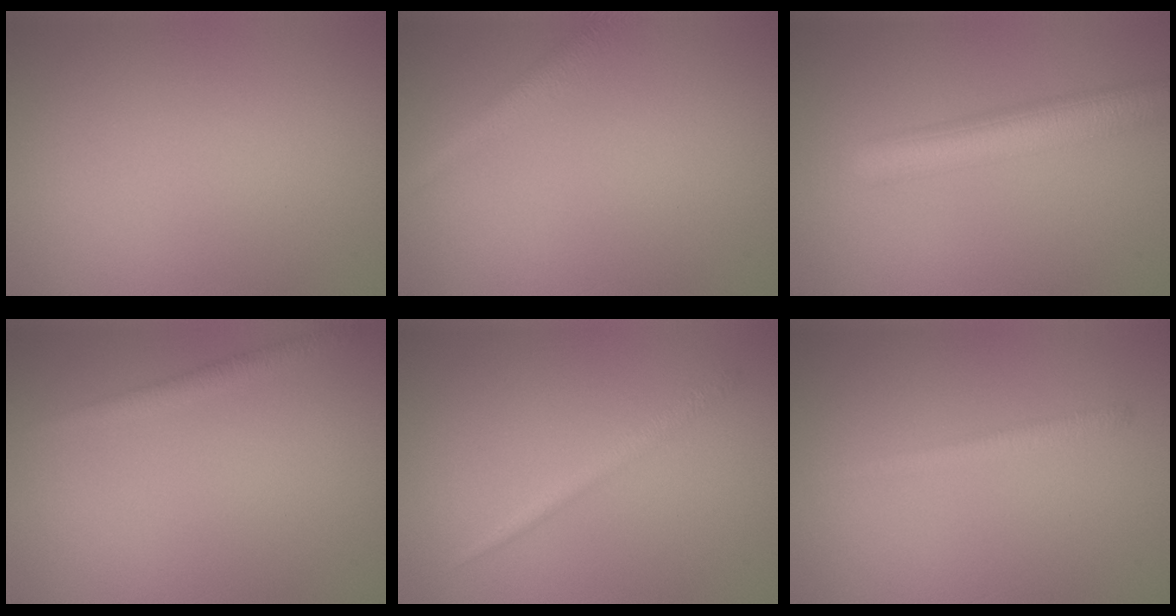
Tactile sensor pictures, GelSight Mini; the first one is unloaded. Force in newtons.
{"total": 2.7, "press": 2.7, "slide": 0.1}
{"total": 5.5, "press": 5.5, "slide": 0.2}
{"total": 1.6, "press": 1.6, "slide": 0.0}
{"total": 1.4, "press": 1.4, "slide": 0.1}
{"total": 1.5, "press": 1.5, "slide": 0.1}